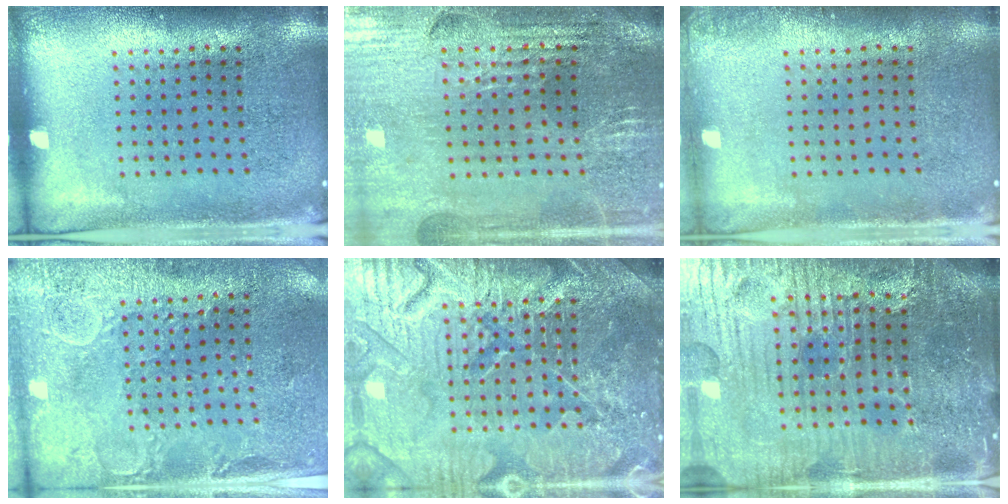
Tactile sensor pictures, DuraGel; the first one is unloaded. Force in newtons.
{"total": 2.9, "press": 2.8, "slide": 0.4}
{"total": 0.6, "press": 0.6, "slide": 0.2}
{"total": 2.7, "press": 2.5, "slide": 0.9}
{"total": 7.8, "press": 7.7, "slide": 1.0}
{"total": 6.0, "press": 5.6, "slide": 2.1}